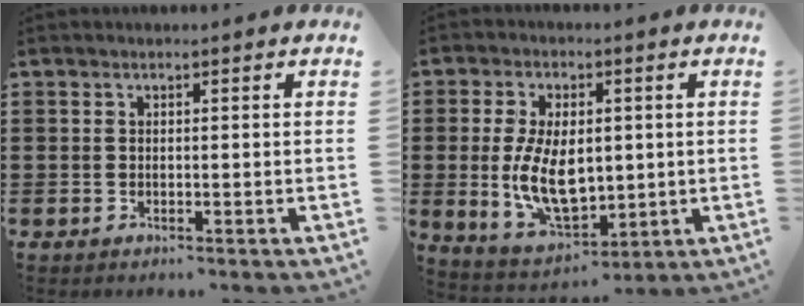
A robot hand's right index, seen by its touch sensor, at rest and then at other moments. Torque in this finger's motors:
{"motor_torque": [1.75, 0.38, 0.52, 0.14]}